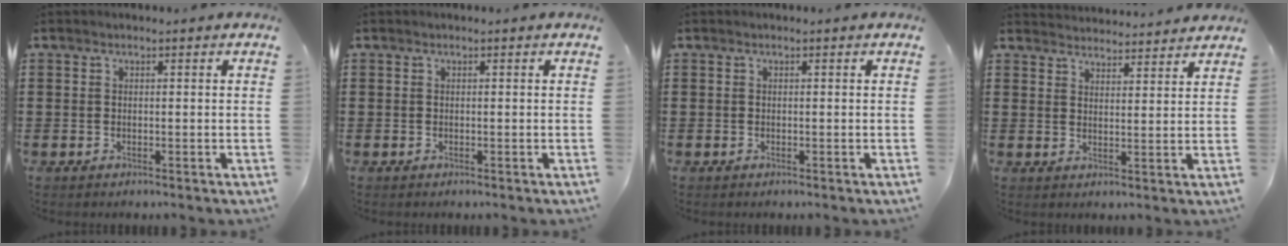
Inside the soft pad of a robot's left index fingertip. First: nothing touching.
{"total": 0.0}
{"total": 0.0}
{"total": 3.4, "force": [3.3, -0.1, -0.2], "torque": [0.002, -0.020, 0.060]}